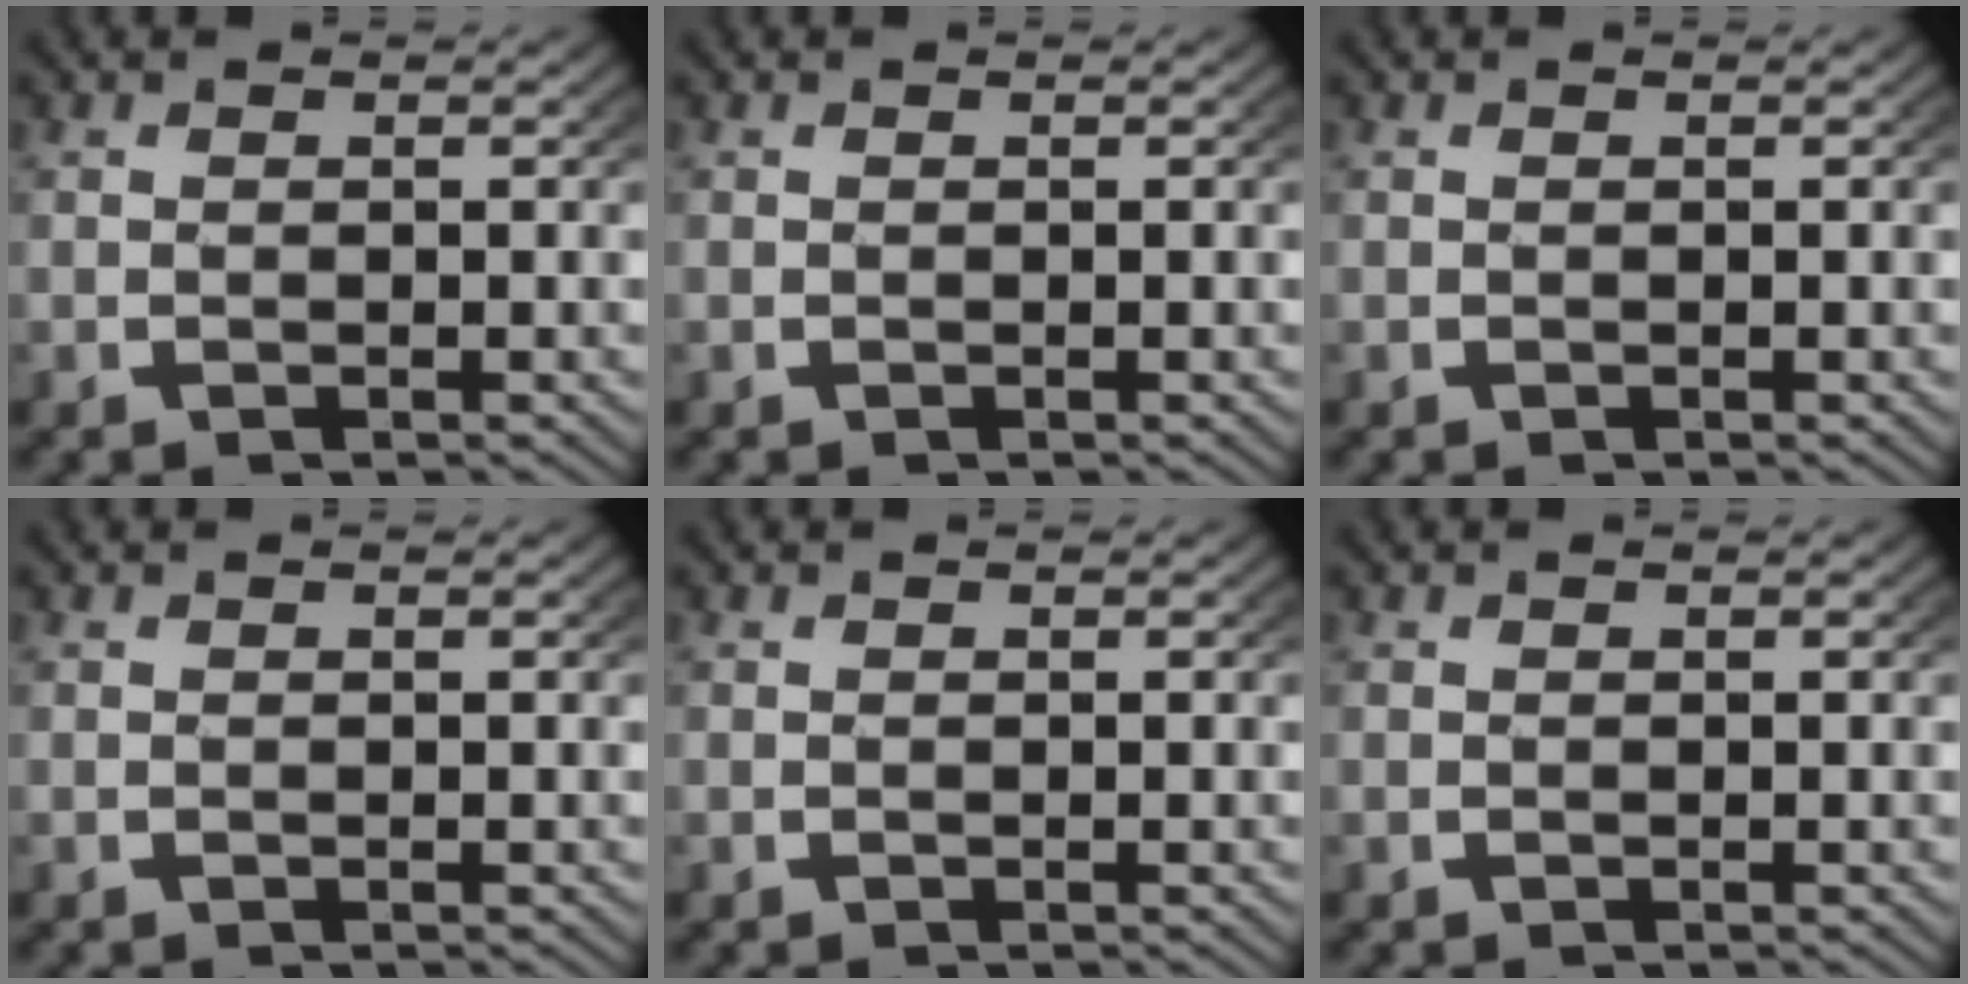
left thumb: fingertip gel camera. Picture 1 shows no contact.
{"total": 0.0}
{"total": 0.0}
{"total": 0.0}
{"total": 0.0}
{"total": 0.0}